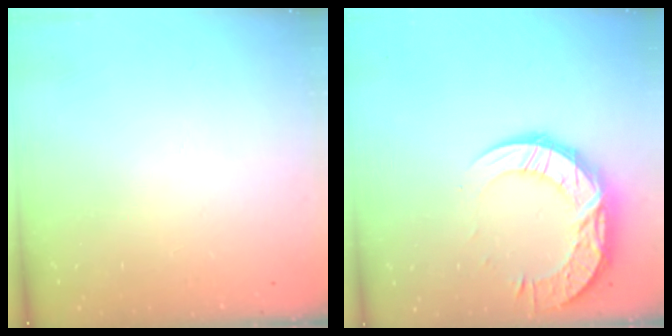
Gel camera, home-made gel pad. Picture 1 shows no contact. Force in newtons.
{"total": 15.3, "press": 15.3, "slide": 1.2}